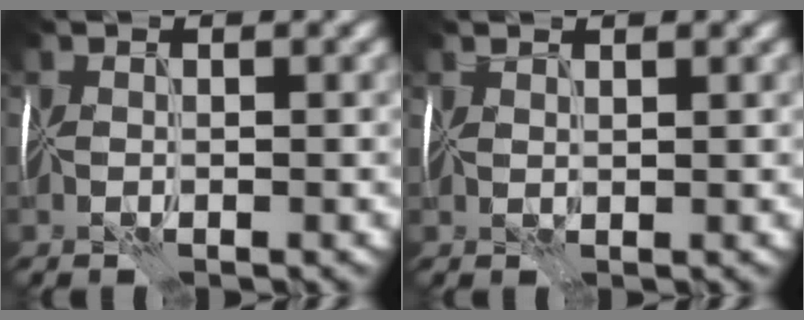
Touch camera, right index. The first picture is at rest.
{"total": 1.4, "force": [1.4, 0.3, 0.3], "torque": [-0.009, 0.008, 0.024]}